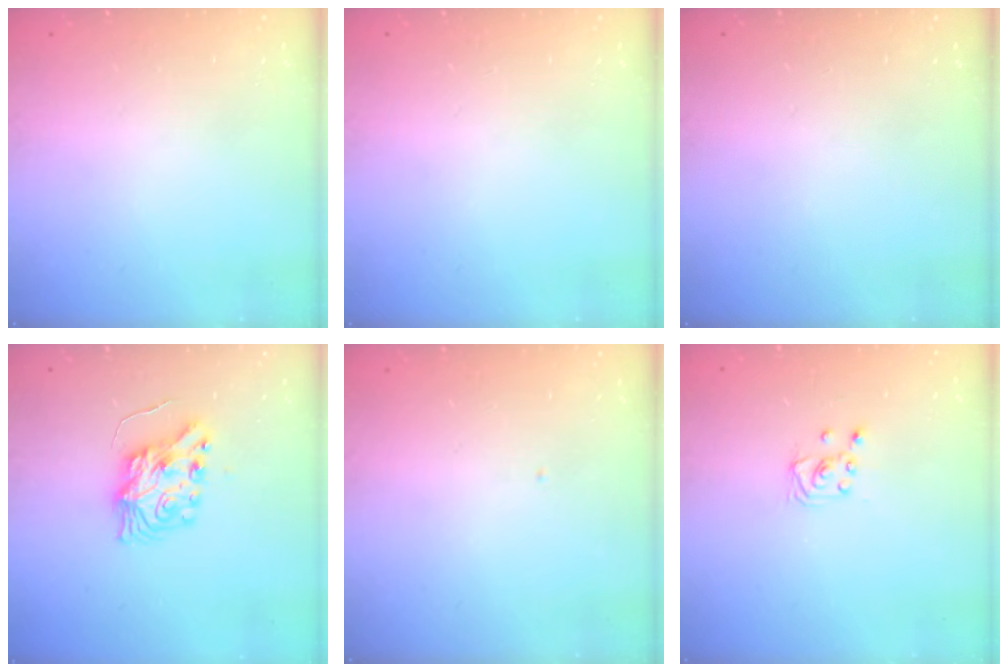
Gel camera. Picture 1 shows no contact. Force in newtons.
{"total": 0.0}
{"total": 0.0}
{"total": 8.7, "press": 8.6, "slide": 0.4}
{"total": 0.0}
{"total": 2.0, "press": 2.0, "slide": 0.2}